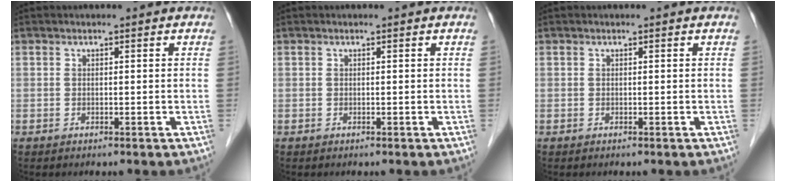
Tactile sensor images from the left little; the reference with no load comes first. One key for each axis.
{"total": 0.0}
{"total": 0.0}